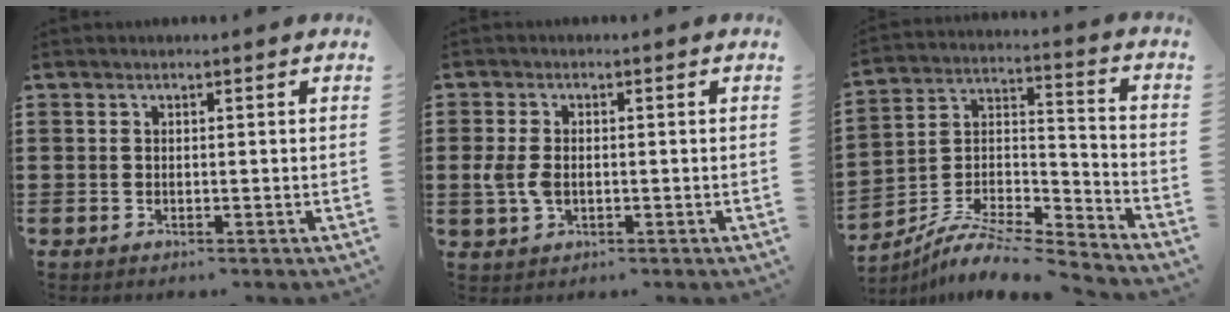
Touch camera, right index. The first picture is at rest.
{"total": 4.0, "force": [-0.4, 2.5, 3.1], "torque": [-0.088, -0.004, -0.015]}
{"total": 8.4, "force": [-7.7, 1.7, 3.0], "torque": [-0.060, 0.009, -0.156]}